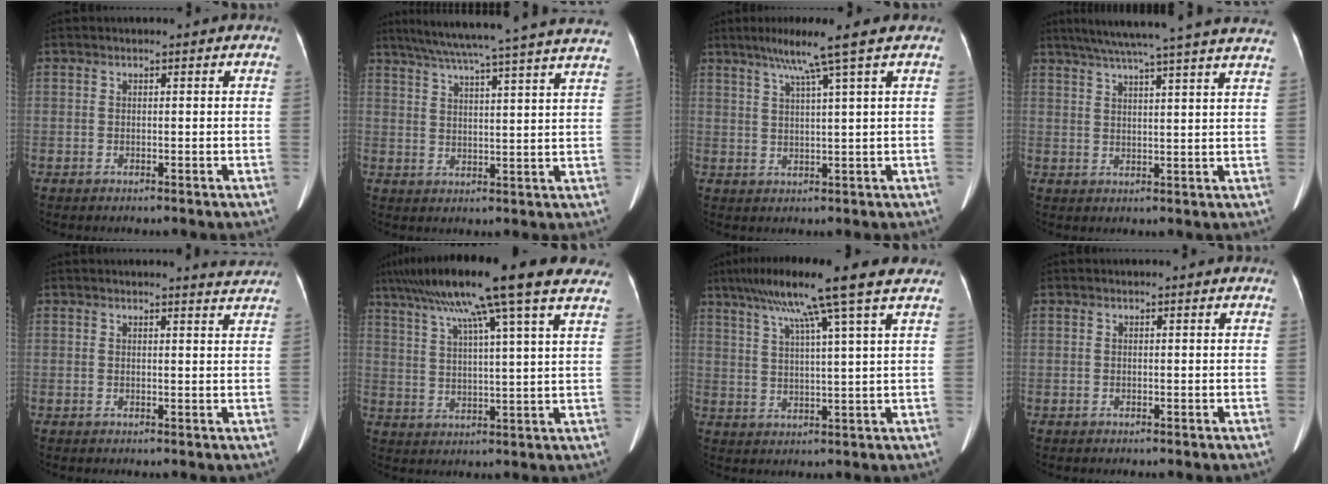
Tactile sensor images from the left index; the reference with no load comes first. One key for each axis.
{"total": 26.3, "fx": 23.2, "fy": -0.9, "fz": 12.3, "tx": -0.204, "ty": -0.014, "tz": 0.297}
{"total": 6.7, "fx": 4.3, "fy": -2.0, "fz": 4.8, "tx": -0.081, "ty": 0.010, "tz": 0.074}
{"total": 23.8, "fx": 20.8, "fy": -0.4, "fz": 11.6, "tx": -0.187, "ty": 0.003, "tz": 0.266}
{"total": 3.1, "fx": 3.1, "fy": -0.4, "fz": 0.3, "tx": -0.007, "ty": -0.011, "tz": 0.022}
{"total": 19.8, "fx": 14.2, "fy": -0.5, "fz": 13.7, "tx": -0.233, "ty": 0.044, "tz": 0.199}
{"total": 12.9, "fx": 8.6, "fy": -1.7, "fz": 9.4, "tx": -0.153, "ty": 0.029, "tz": 0.123}
{"total": 0.0}